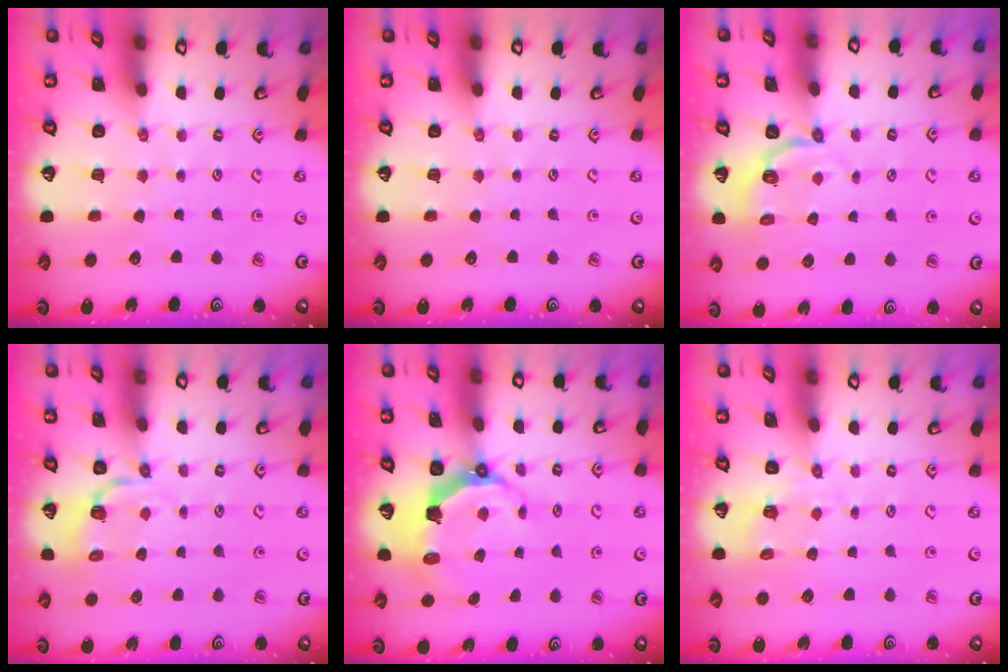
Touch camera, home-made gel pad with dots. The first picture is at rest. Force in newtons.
{"total": 0.0}
{"total": 3.1, "press": 2.1, "slide": 2.3}
{"total": 3.3, "press": 2.1, "slide": 2.6}
{"total": 7.0, "press": 5.3, "slide": 4.5}
{"total": 2.3, "press": 1.5, "slide": 1.7}